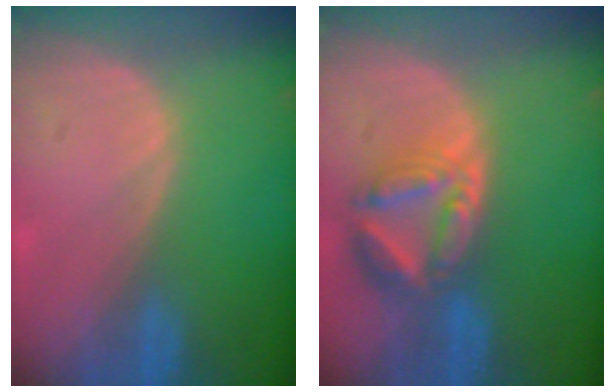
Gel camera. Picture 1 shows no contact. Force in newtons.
{"total": 7.9, "press": 7.0, "slide": 3.8}